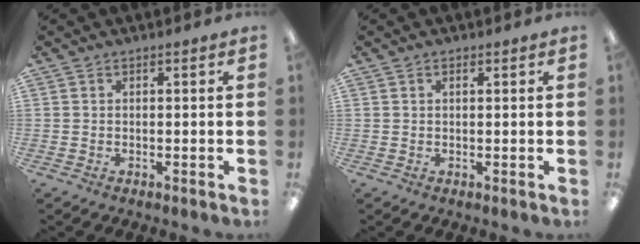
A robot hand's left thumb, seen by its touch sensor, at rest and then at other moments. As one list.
[{"total": 0.6, "force": [0.4, 0.3, 0.3], "torque": [0.001, -0.002, 0.005]}]